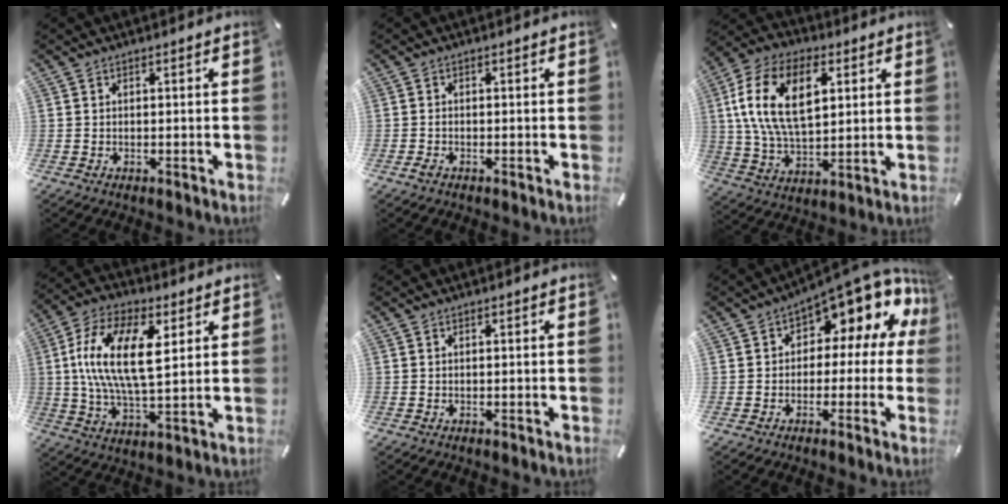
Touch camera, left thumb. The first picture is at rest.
{"total": 0.9, "force": [-0.6, 0.4, 0.5], "torque": [-0.010, -0.001, -0.010]}
{"total": 17.1, "force": [5.1, 9.9, 12.9], "torque": [-0.288, 0.004, 0.086]}
{"total": 16.1, "force": [4.3, 7.2, 13.7], "torque": [-0.284, 0.001, 0.074]}
{"total": 0.0}
{"total": 11.1, "force": [7.0, 5.0, 7.0], "torque": [-0.099, -0.067, 0.118]}